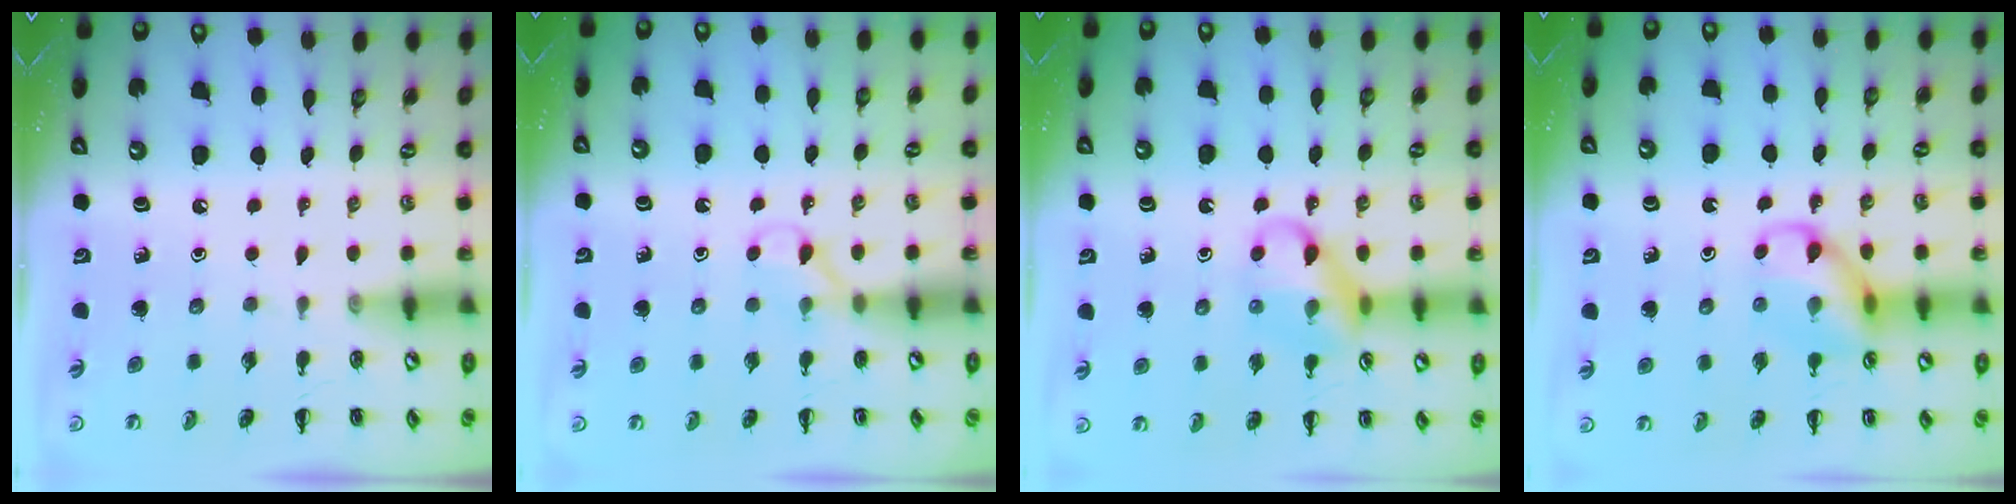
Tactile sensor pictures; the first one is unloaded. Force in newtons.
{"total": 4.2, "press": 3.9, "slide": 1.5}
{"total": 13.2, "press": 13.2, "slide": 1.4}
{"total": 11.5, "press": 11.4, "slide": 1.3}